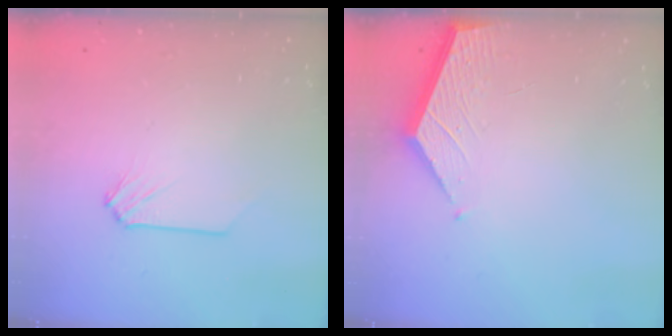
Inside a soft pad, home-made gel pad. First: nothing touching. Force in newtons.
{"total": 1.9, "press": 1.9, "slide": 0.2}